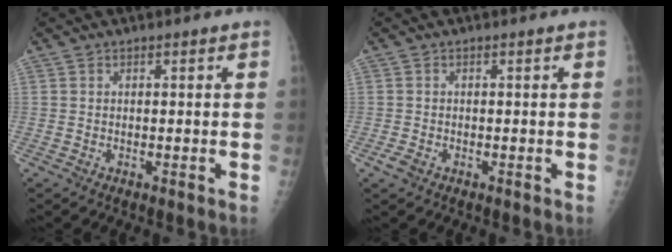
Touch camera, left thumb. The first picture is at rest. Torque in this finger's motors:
{"motor_torque": [0.13, 0.23, -0.17, 0.05, 0.06]}